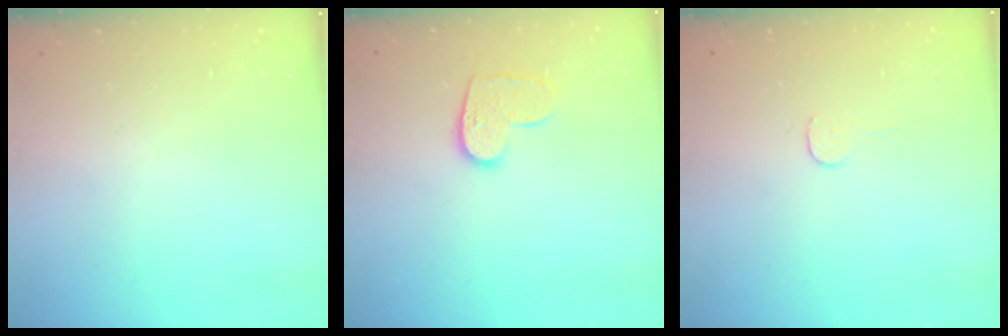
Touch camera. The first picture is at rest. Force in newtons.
{"total": 9.3, "press": 9.3, "slide": 0.4}
{"total": 2.7, "press": 2.7, "slide": 0.2}